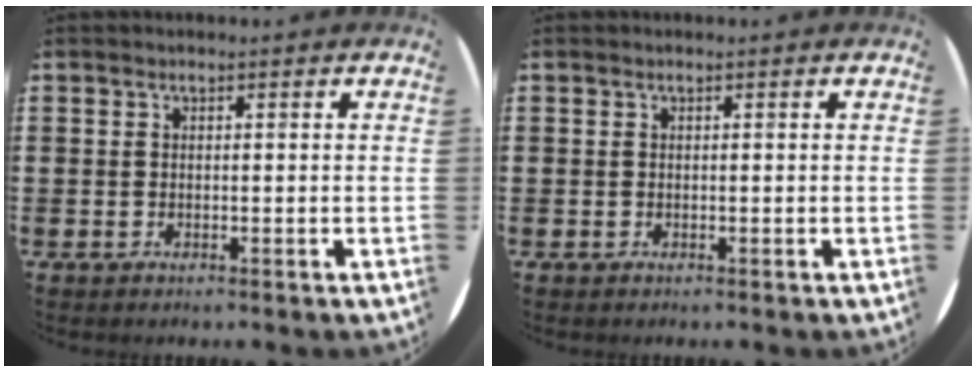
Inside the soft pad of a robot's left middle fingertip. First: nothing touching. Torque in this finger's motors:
{"motor_torque": [-0.03, 0.03, 0.00, 0.00]}